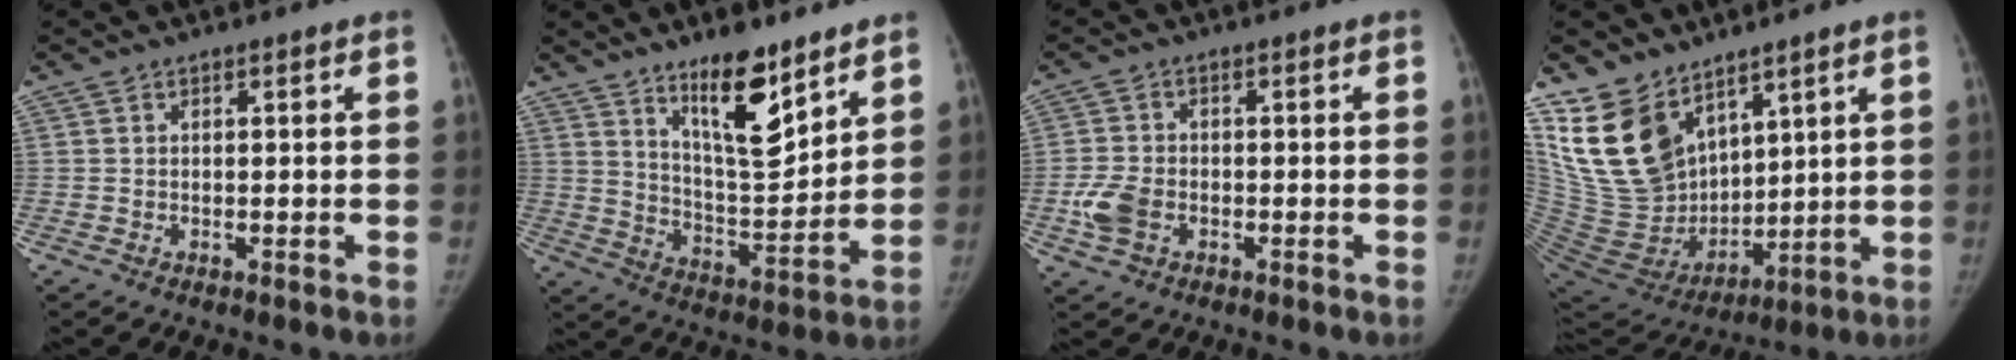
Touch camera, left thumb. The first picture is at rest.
{"total": 13.6, "force": [9.1, 4.2, 9.2], "torque": [-0.118, -0.076, 0.162]}
{"total": 5.7, "force": [-1.9, 4.0, 3.6], "torque": [-0.077, 0.006, -0.037]}
{"total": 17.6, "force": [11.0, 10.5, 8.9], "torque": [-0.137, -0.059, 0.235]}